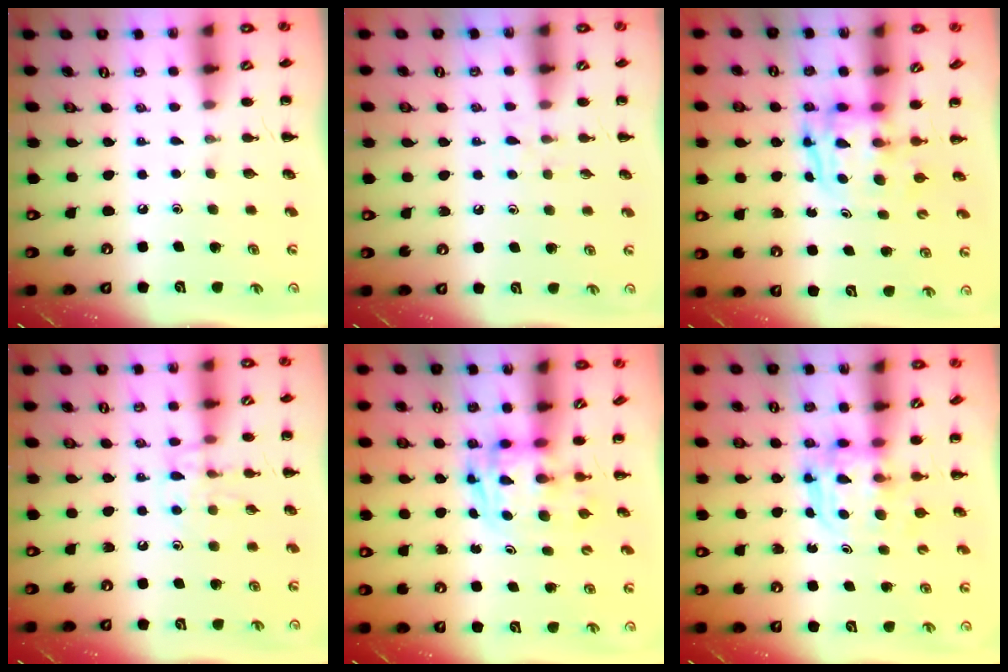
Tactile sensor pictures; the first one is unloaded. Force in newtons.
{"total": 4.1, "press": 3.7, "slide": 1.8}
{"total": 4.0, "press": 3.9, "slide": 0.4}
{"total": 9.2, "press": 9.1, "slide": 0.8}
{"total": 2.7, "press": 2.6, "slide": 0.5}
{"total": 3.8, "press": 3.8, "slide": 0.2}